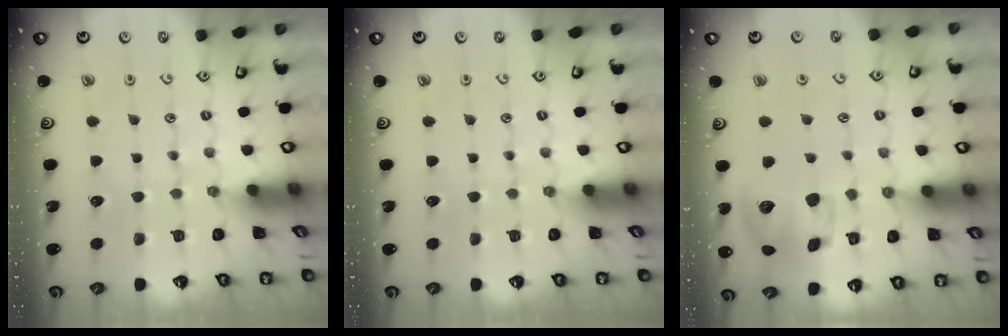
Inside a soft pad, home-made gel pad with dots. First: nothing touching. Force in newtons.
{"total": 0.0}
{"total": 14.4, "press": 14.2, "slide": 2.1}